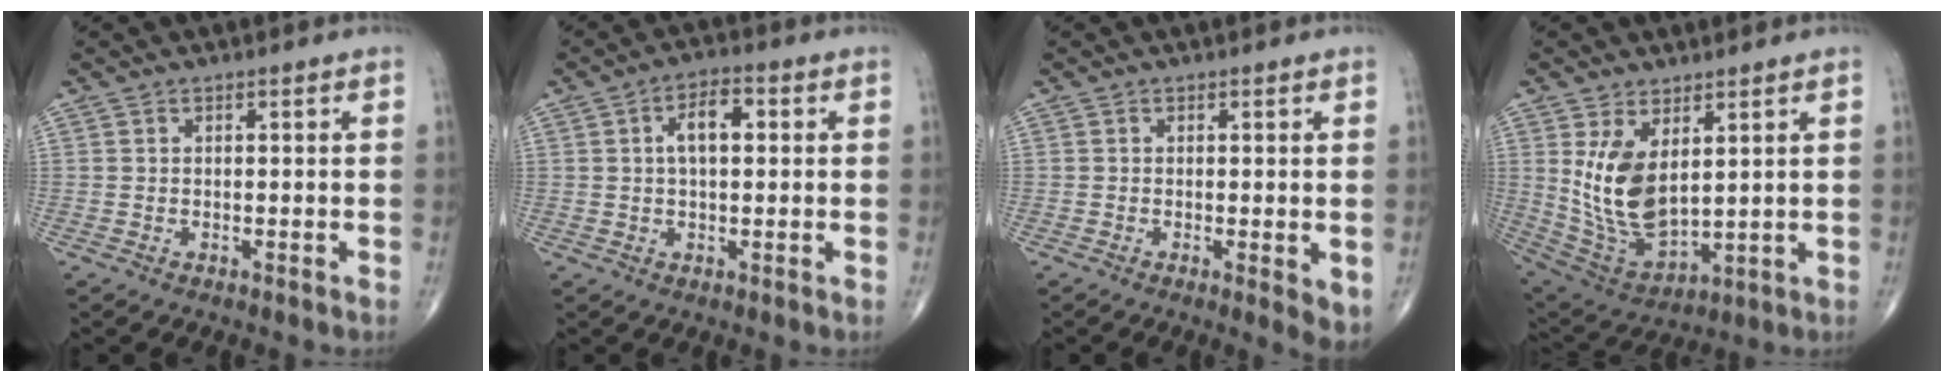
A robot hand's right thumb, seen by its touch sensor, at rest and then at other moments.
{"total": 6.2, "force": [1.2, 3.1, 5.3], "torque": [-0.085, 0.012, 0.014]}
{"total": 4.0, "force": [-0.7, 1.1, 3.8], "torque": [-0.053, -0.012, -0.012]}
{"total": 12.9, "force": [3.4, 6.8, 10.4], "torque": [-0.186, -0.025, 0.088]}